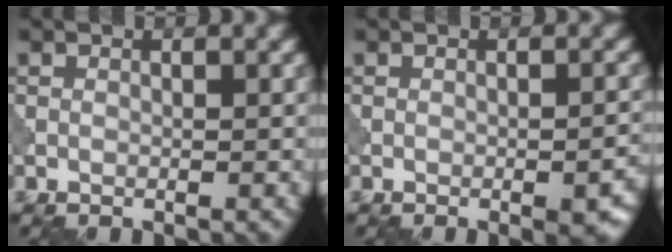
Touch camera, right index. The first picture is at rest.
{"total": 3.8, "force": [-1.9, 1.3, 3.0], "torque": [-0.037, -0.004, -0.018]}